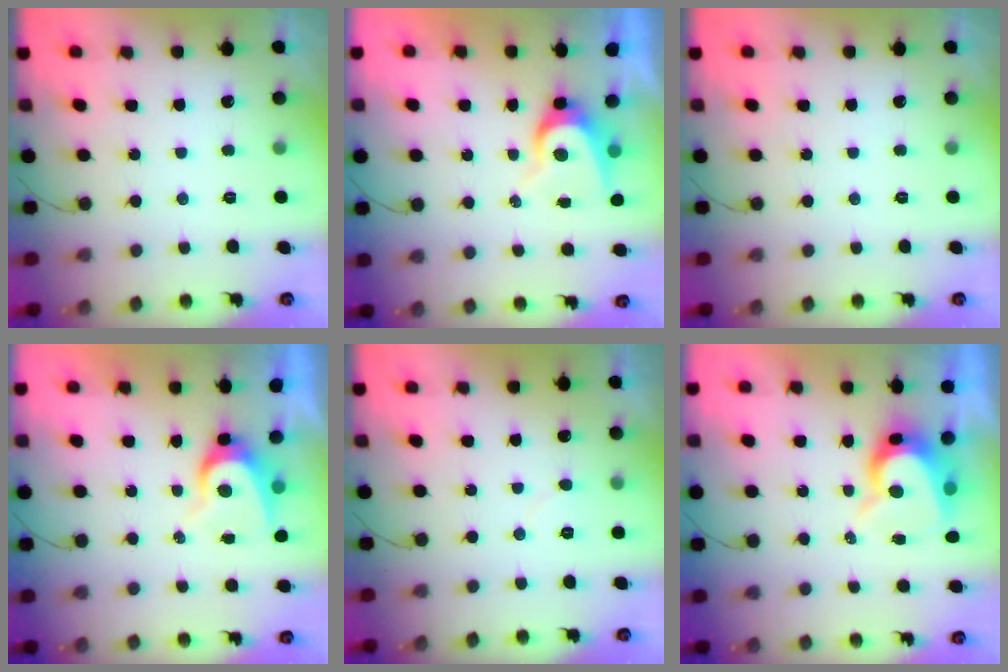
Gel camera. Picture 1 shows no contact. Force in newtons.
{"total": 6.4, "press": 6.4, "slide": 0.5}
{"total": 0.0}
{"total": 6.4, "press": 6.4, "slide": 0.5}
{"total": 4.0, "press": 4.0, "slide": 0.3}
{"total": 8.7, "press": 8.6, "slide": 0.7}